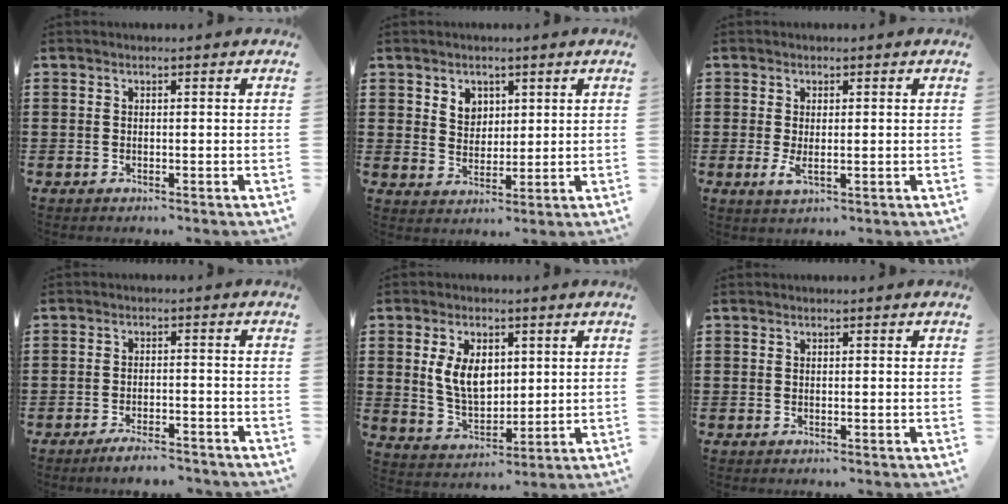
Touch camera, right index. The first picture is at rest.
{"total": 3.7, "force": [2.2, 2.8, 0.8], "torque": [-0.027, 0.011, 0.041]}
{"total": 2.2, "force": [0.0, 0.9, 2.1], "torque": [-0.046, -0.002, -0.002]}
{"total": 3.3, "force": [-3.2, 0.3, 1.0], "torque": [-0.018, 0.002, -0.063]}
{"total": 7.5, "force": [1.7, 4.8, 5.6], "torque": [-0.127, 0.006, 0.025]}
{"total": 0.0}